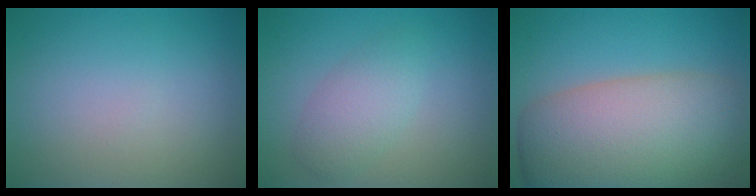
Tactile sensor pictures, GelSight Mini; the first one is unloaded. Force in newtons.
{"total": 2.9, "press": 2.9, "slide": 0.2}
{"total": 11.9, "press": 11.9, "slide": 0.8}